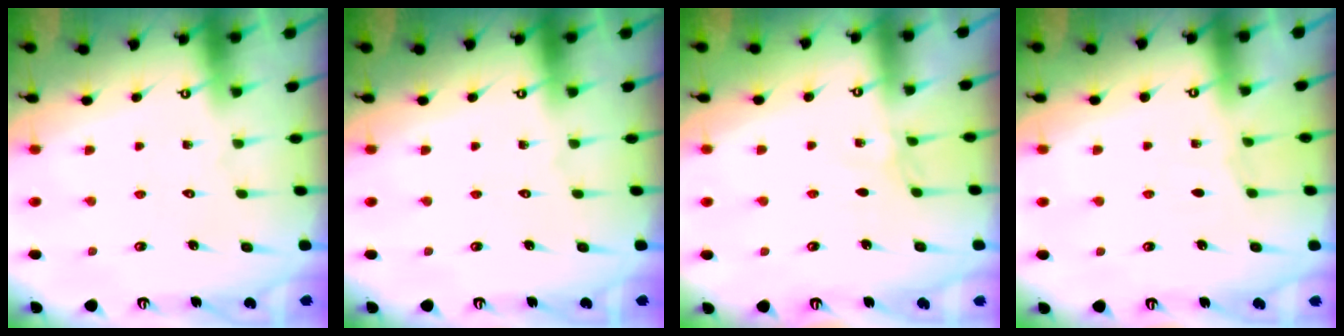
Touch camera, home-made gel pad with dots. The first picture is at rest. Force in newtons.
{"total": 0.0}
{"total": 2.9, "press": 2.9, "slide": 0.5}
{"total": 2.3, "press": 2.2, "slide": 0.4}